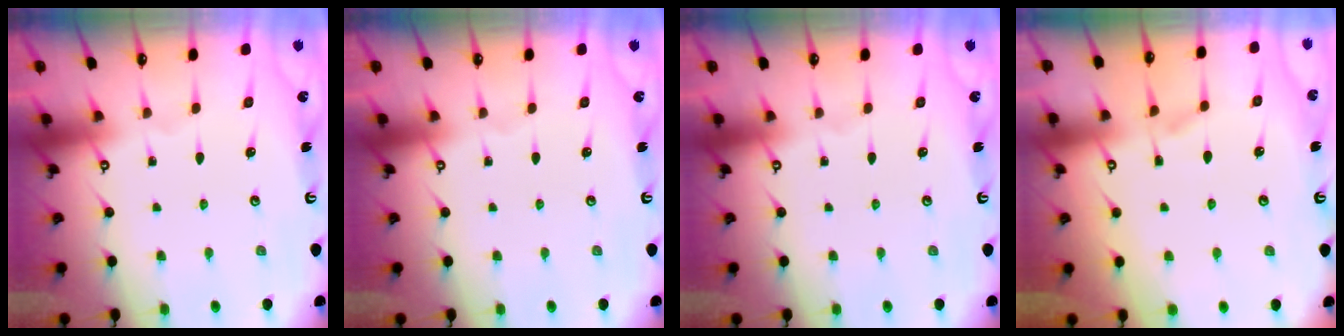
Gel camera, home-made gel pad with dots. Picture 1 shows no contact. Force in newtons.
{"total": 0.0}
{"total": 0.0}
{"total": 1.4, "press": 0.5, "slide": 1.3}